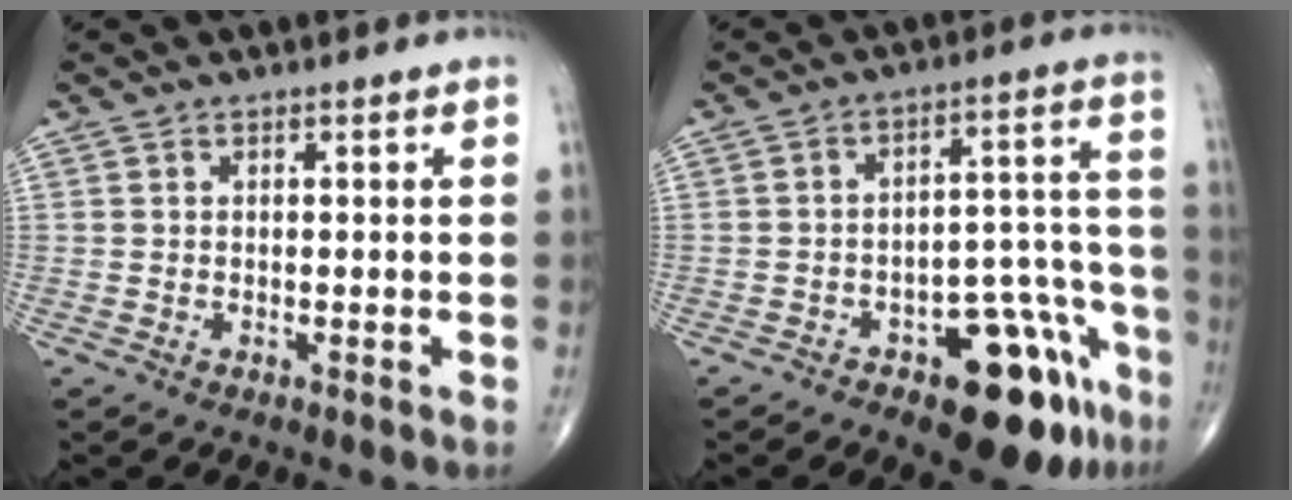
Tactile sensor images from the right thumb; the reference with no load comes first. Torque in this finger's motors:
{"motor_torque": [2.72, 1.26, 0.93, -1.18, 0.06]}